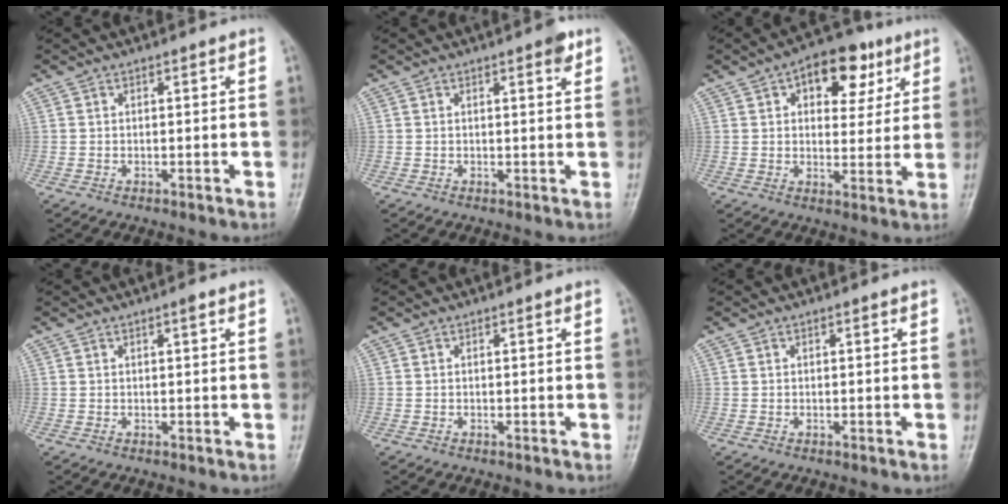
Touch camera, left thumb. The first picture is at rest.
{"total": 2.2, "force": [1.3, 0.6, 1.7], "torque": [-0.020, -0.005, 0.014]}
{"total": 12.2, "force": [5.6, 7.2, 8.1], "torque": [-0.069, -0.008, 0.075]}
{"total": 1.0, "force": [0.6, 0.1, 0.9], "torque": [-0.012, 0.000, 0.007]}
{"total": 0.0}
{"total": 0.0}